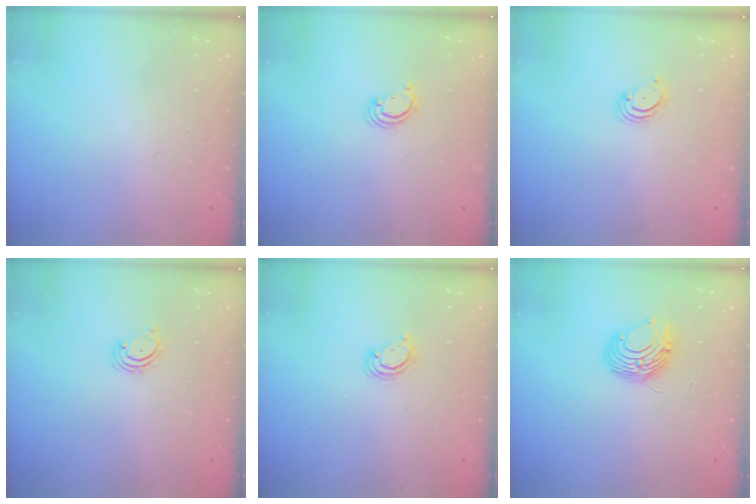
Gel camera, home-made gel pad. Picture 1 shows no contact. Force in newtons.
{"total": 2.6, "press": 2.6, "slide": 0.2}
{"total": 2.7, "press": 2.7, "slide": 0.3}
{"total": 2.1, "press": 2.1, "slide": 0.3}
{"total": 2.6, "press": 2.6, "slide": 0.3}
{"total": 11.4, "press": 11.3, "slide": 1.1}